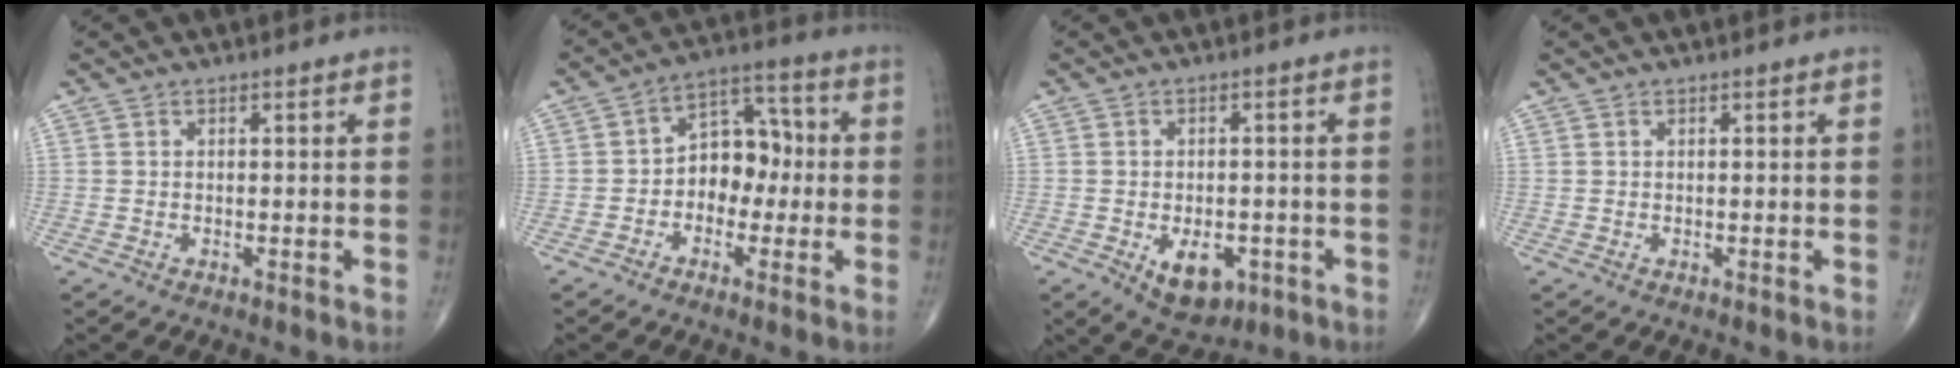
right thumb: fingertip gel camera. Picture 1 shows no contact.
{"total": 9.4, "force": [-1.1, 6.8, 6.4], "torque": [-0.058, 0.040, -0.030]}
{"total": 7.9, "force": [-2.9, 4.9, 5.5], "torque": [-0.062, 0.007, -0.028]}
{"total": 0.0}